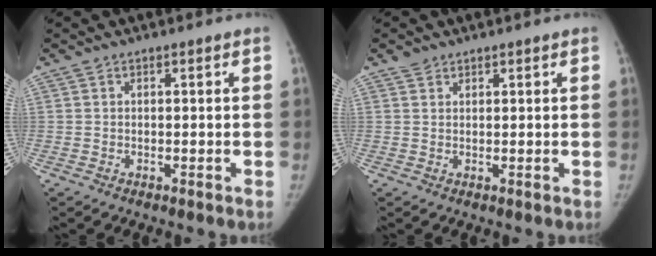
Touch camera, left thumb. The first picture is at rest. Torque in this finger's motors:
{"motor_torque": [0.09, 0.00, 0.31, -0.20, 0.01]}